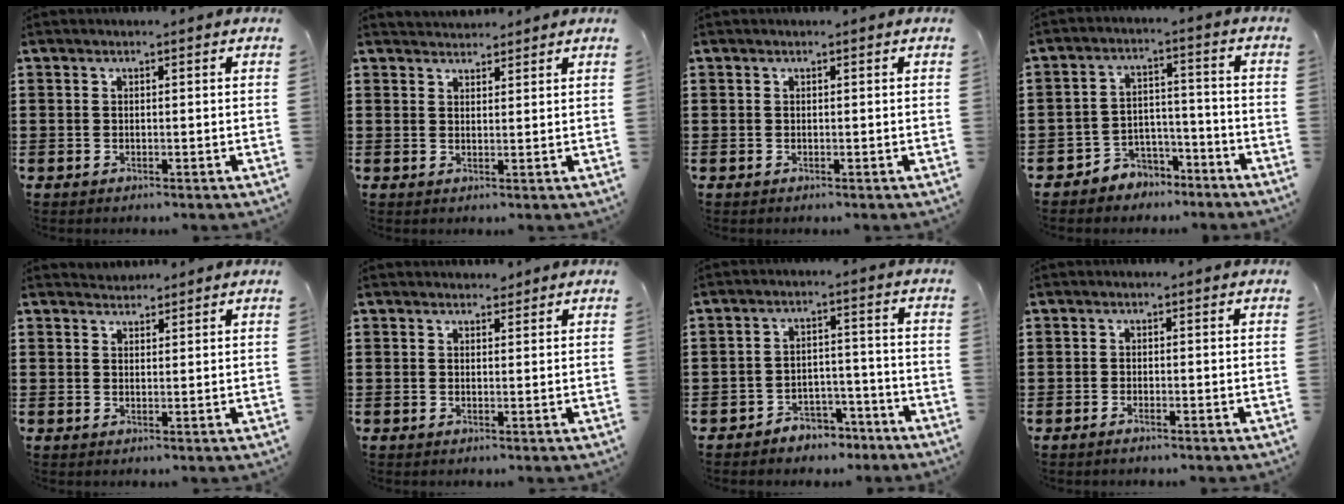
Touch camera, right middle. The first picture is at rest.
{"total": 2.1, "force": [2.0, 0.2, -0.5], "torque": [0.002, -0.002, 0.040]}
{"total": 0.0}
{"total": 4.6, "force": [-4.2, 1.9, 0.2], "torque": [-0.011, 0.011, -0.088]}
{"total": 1.7, "force": [1.6, 0.2, -0.4], "torque": [0.002, 0.001, 0.032]}
{"total": 1.5, "force": [1.4, 0.5, 0.0], "torque": [0.005, -0.001, 0.026]}
{"total": 4.1, "force": [-3.9, 1.3, 0.4], "torque": [-0.009, 0.011, -0.080]}
{"total": 0.8, "force": [-0.6, 0.1, 0.5], "torque": [-0.011, -0.003, -0.011]}